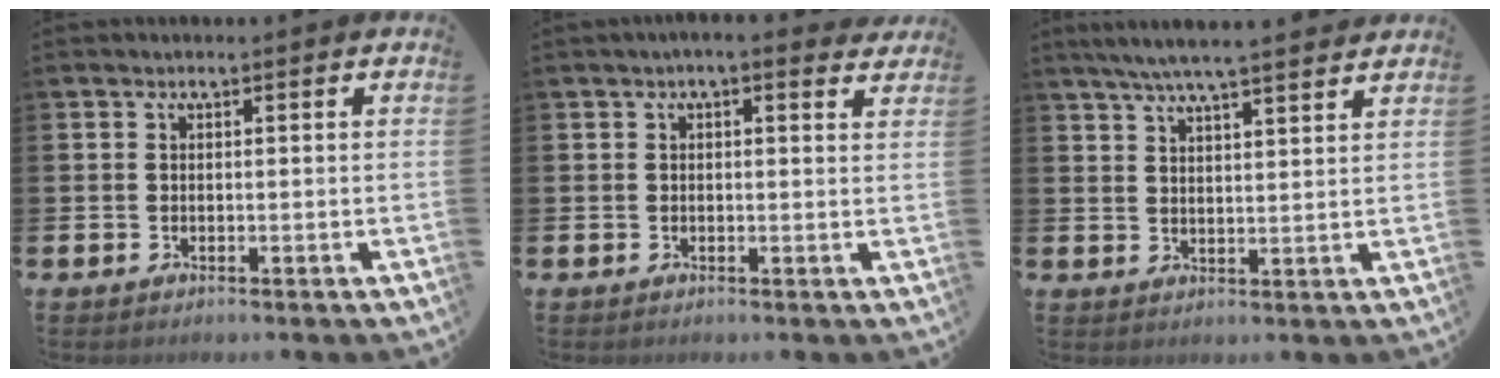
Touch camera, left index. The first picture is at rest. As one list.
[{"total": 1.8, "force": [1.5, 0.3, 0.9], "torque": [-0.013, -0.003, 0.024]}, {"total": 6.0, "force": [5.7, 0.1, 2.1], "torque": [-0.056, -0.020, 0.102]}]